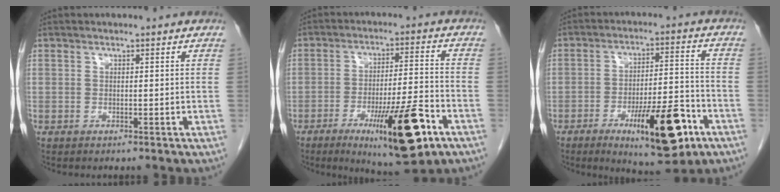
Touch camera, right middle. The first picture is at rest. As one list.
[{"total": 15.2, "force": [-7.5, 1.9, 13.1], "torque": [-0.196, -0.020, -0.109]}, {"total": 14.6, "force": [-7.1, 3.3, 12.3], "torque": [-0.182, -0.005, -0.102]}]